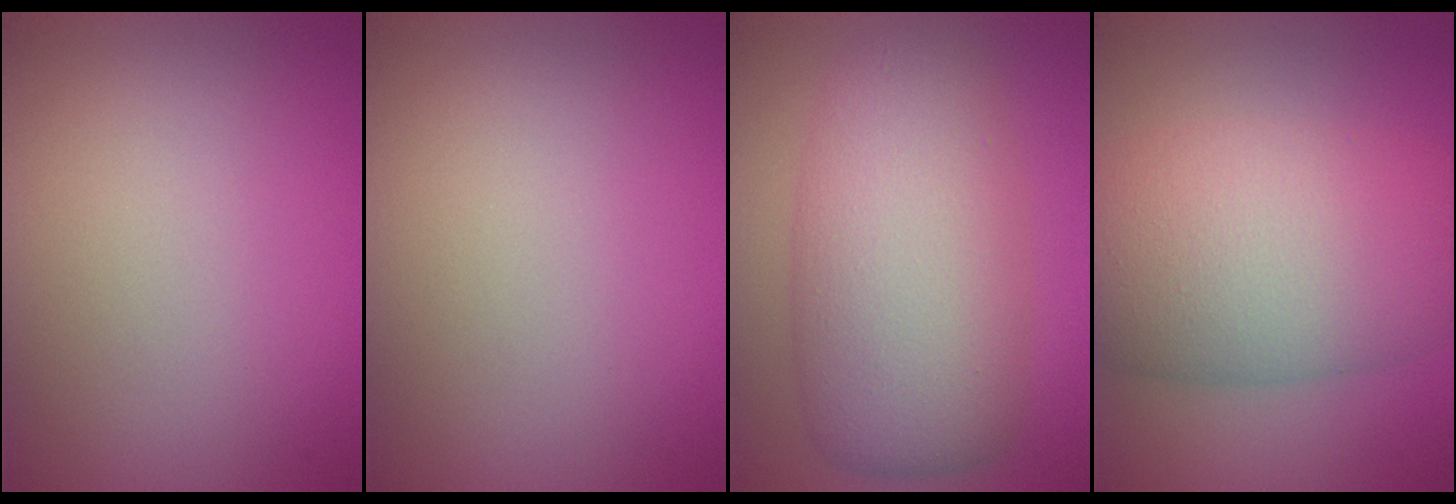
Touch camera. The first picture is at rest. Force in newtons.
{"total": 0.0}
{"total": 9.4, "press": 9.4, "slide": 0.5}
{"total": 11.5, "press": 11.5, "slide": 0.5}